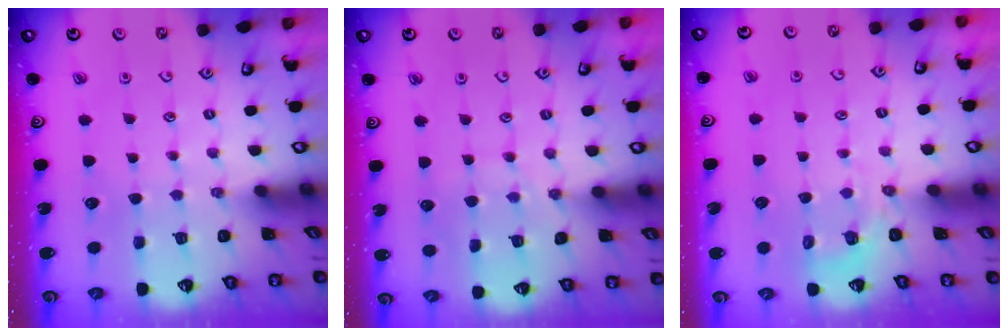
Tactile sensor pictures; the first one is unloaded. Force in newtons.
{"total": 6.5, "press": 6.5, "slide": 0.8}
{"total": 2.3, "press": 1.4, "slide": 1.8}